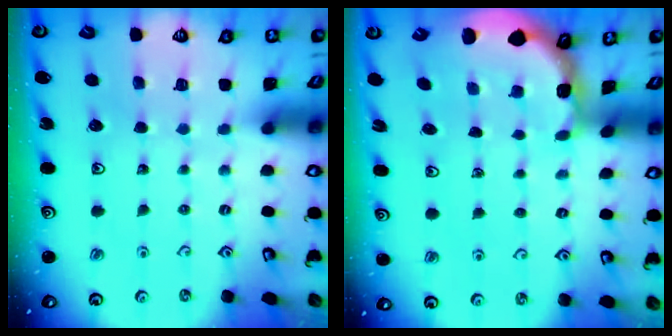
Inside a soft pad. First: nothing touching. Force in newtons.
{"total": 1.8, "press": 1.8, "slide": 0.2}